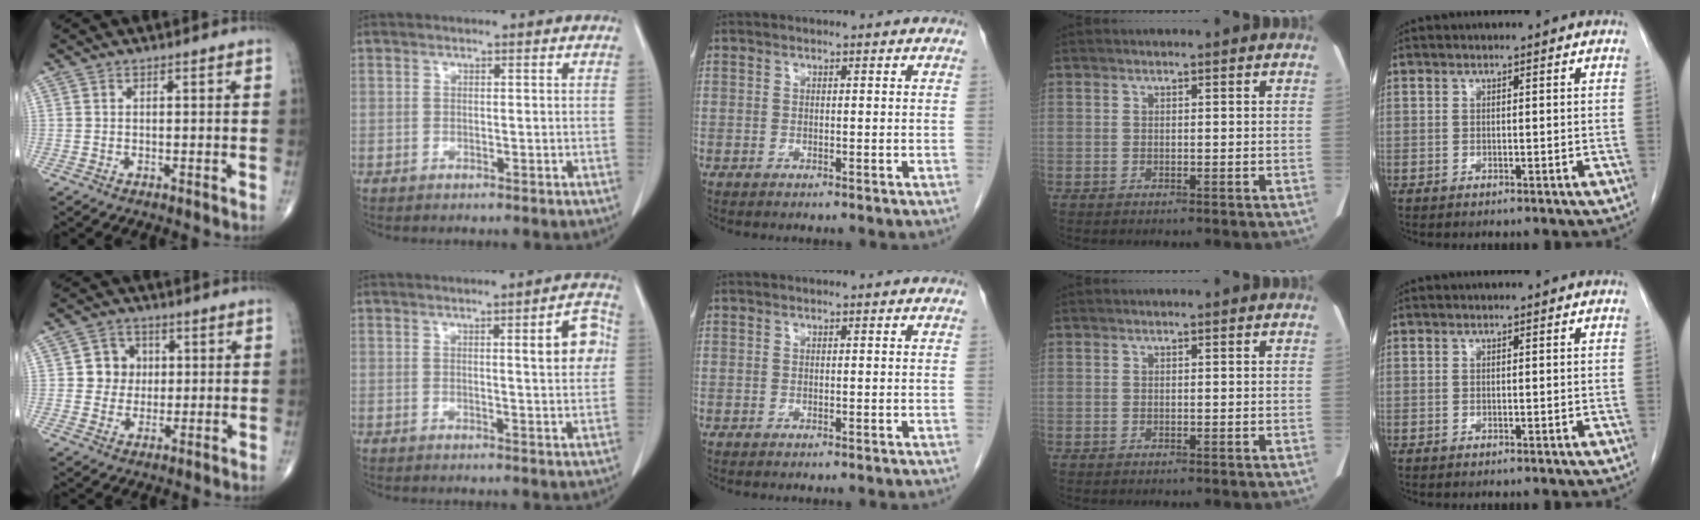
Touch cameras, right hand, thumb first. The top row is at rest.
{"thumb": {"total": 6.0, "force": [1.0, 5.6, 1.9], "torque": [0.007, 0.005, 0.012]}, "index": {"total": 6.0, "force": [1.5, 1.0, 5.7], "torque": [-0.069, 0.006, 0.018]}, "middle": {"total": 1.4, "force": [-1.3, 0.0, 0.4], "torque": [-0.008, -0.001, -0.018]}}